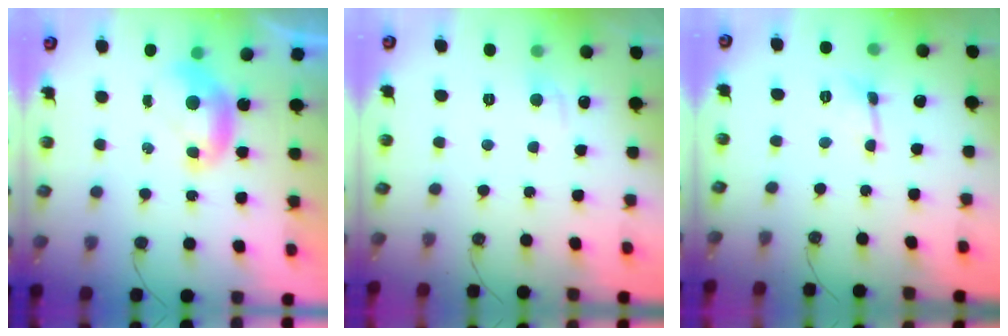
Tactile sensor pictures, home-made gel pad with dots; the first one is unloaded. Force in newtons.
{"total": 0.8, "press": 0.2, "slide": 0.7}
{"total": 0.8, "press": 0.8, "slide": 0.1}